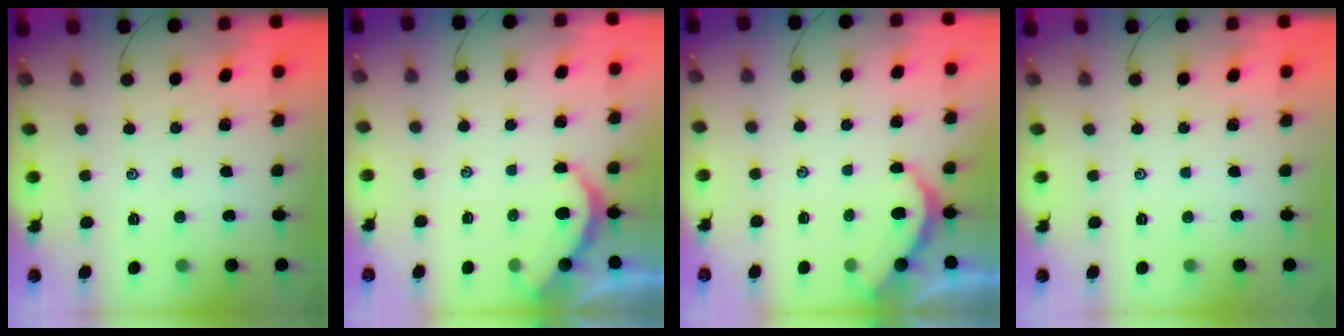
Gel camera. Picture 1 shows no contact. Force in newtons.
{"total": 2.3, "press": 2.3, "slide": 0.3}
{"total": 2.3, "press": 2.3, "slide": 0.3}
{"total": 0.0}